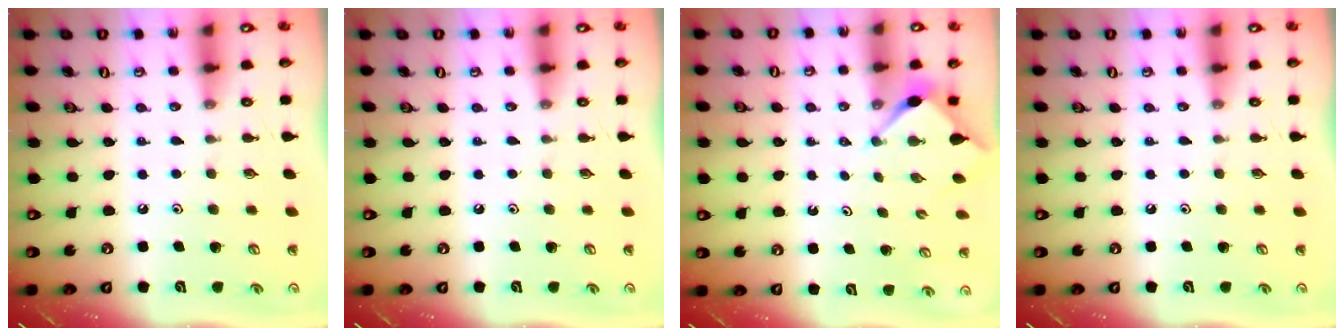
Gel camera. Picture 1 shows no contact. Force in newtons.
{"total": 0.0}
{"total": 2.6, "press": 2.6, "slide": 0.3}
{"total": 0.0}